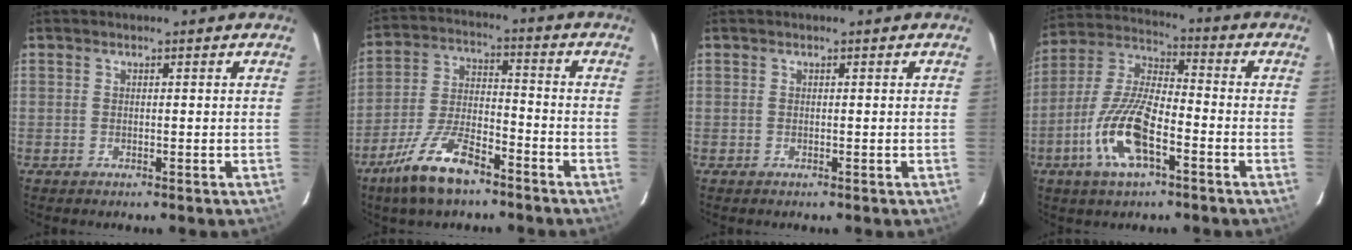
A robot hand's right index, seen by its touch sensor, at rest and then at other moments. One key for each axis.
{"total": 12.9, "fx": -8.9, "fy": 4.4, "fz": 8.3, "tx": -0.179, "ty": -0.008, "tz": -0.163}
{"total": 0.0}
{"total": 14.4, "fx": -6.2, "fy": 5.0, "fz": 12.0, "tx": -0.258, "ty": -0.005, "tz": -0.123}